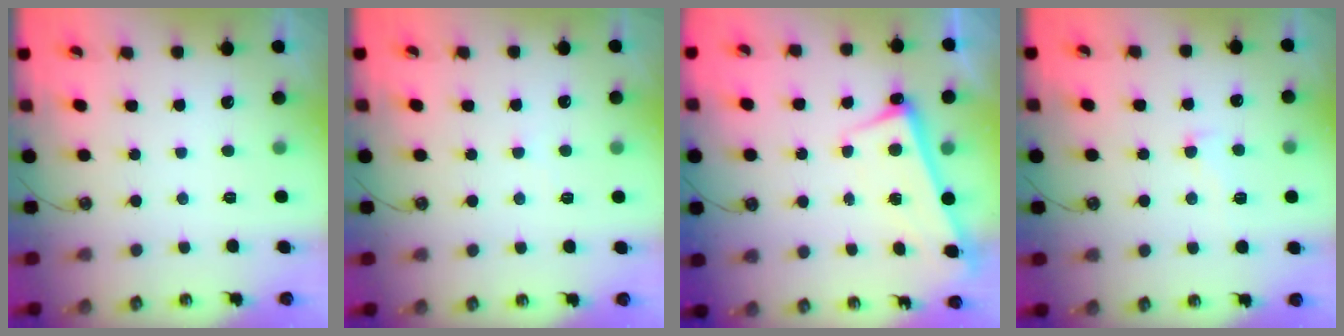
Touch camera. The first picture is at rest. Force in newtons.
{"total": 0.8, "press": 0.8, "slide": 0.2}
{"total": 2.7, "press": 2.6, "slide": 0.8}
{"total": 1.8, "press": 1.8, "slide": 0.5}